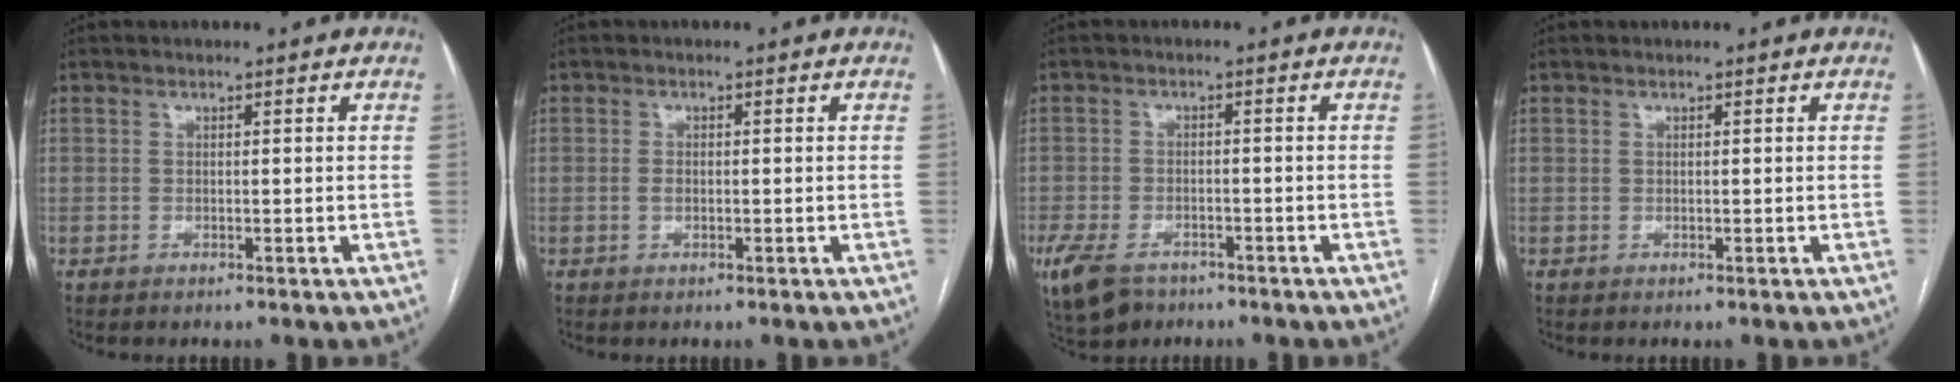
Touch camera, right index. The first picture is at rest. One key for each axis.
{"total": 1.2, "fx": -0.2, "fy": 0.7, "fz": 0.9, "tx": -0.019, "ty": 0.001, "tz": -0.002}
{"total": 10.0, "fx": -6.2, "fy": 6.0, "fz": 5.0, "tx": -0.124, "ty": -0.008, "tz": -0.096}
{"total": 0.0}